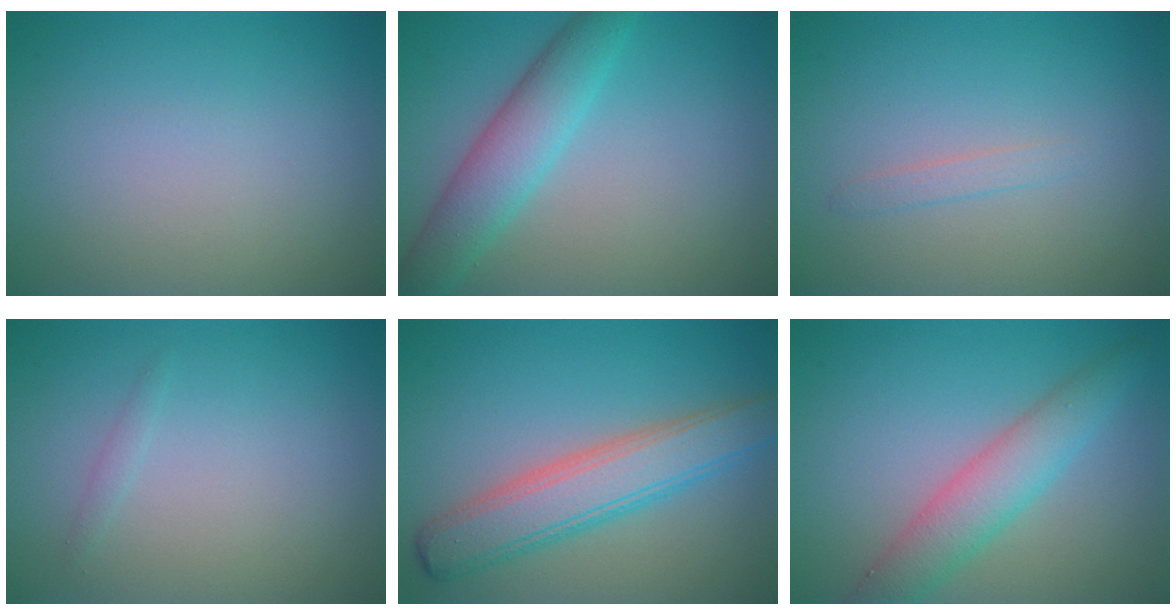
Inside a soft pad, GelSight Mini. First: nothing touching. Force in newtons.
{"total": 4.7, "press": 4.7, "slide": 0.1}
{"total": 0.9, "press": 0.9, "slide": 0.1}
{"total": 0.6, "press": 0.6, "slide": 0.0}
{"total": 5.7, "press": 5.7, "slide": 0.3}
{"total": 4.3, "press": 4.3, "slide": 0.1}